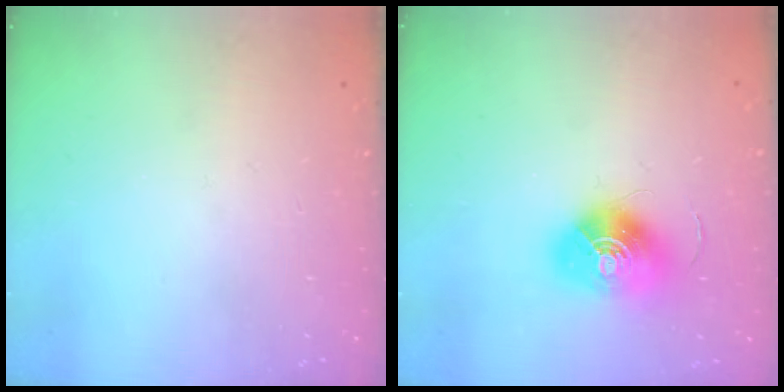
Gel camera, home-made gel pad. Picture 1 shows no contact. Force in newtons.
{"total": 13.5, "press": 13.5, "slide": 0.6}